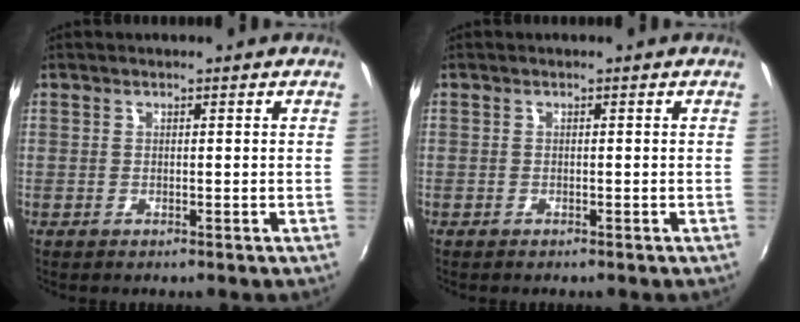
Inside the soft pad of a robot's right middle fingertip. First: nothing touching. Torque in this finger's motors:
{"motor_torque": [0.57, -0.55, -0.29, -0.21]}